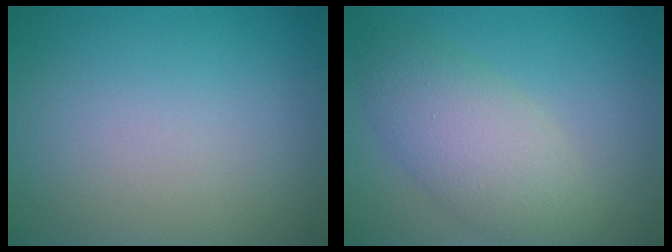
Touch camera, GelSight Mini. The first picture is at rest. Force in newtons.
{"total": 5.2, "press": 5.2, "slide": 0.2}